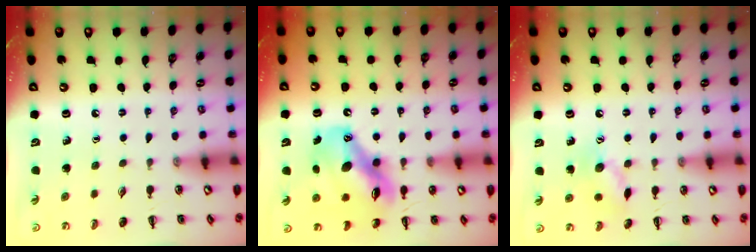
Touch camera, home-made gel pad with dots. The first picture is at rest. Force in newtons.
{"total": 14.6, "press": 14.1, "slide": 3.7}
{"total": 9.1, "press": 9.1, "slide": 0.7}